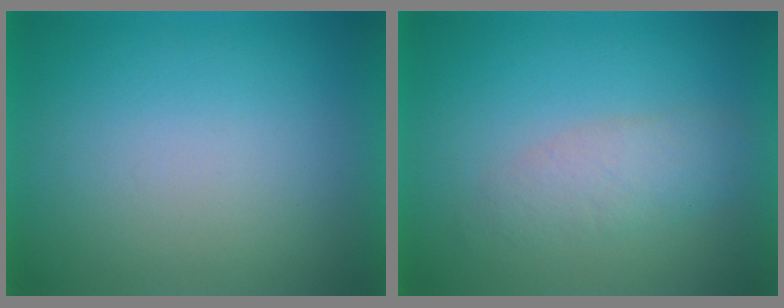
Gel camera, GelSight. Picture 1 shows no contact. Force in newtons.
{"total": 2.9}